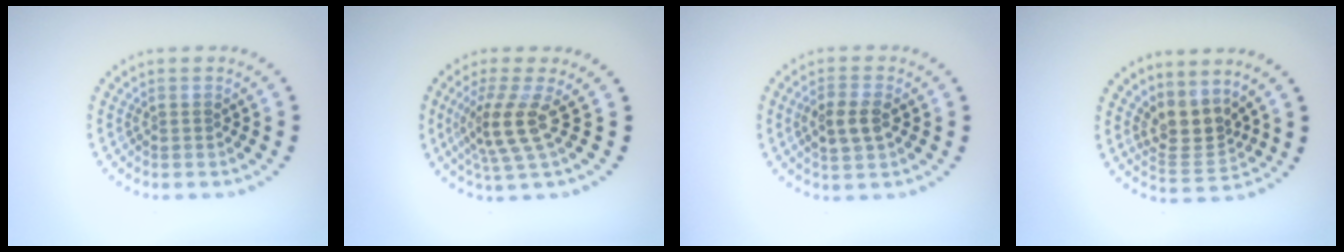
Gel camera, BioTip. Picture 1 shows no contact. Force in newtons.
{"total": 3.8, "press": 2.8, "slide": 2.6}
{"total": 2.8, "press": 2.8, "slide": 0.6}
{"total": 3.2, "press": 2.4, "slide": 2.1}